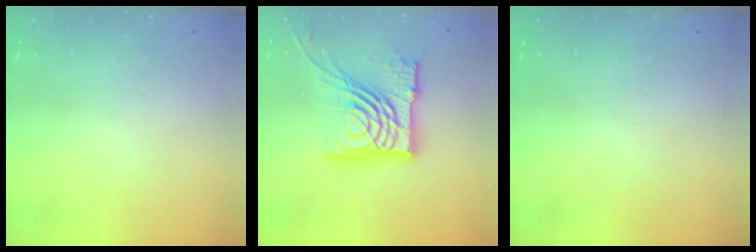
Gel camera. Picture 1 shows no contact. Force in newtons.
{"total": 23.8, "press": 23.6, "slide": 2.4}
{"total": 0.0}